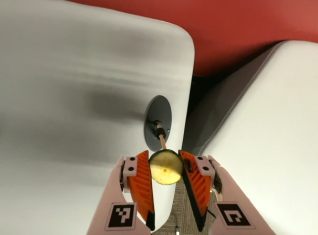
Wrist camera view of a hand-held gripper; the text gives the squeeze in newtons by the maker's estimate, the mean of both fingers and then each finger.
{"total": 10.9, "left": 10.9, "right": 10.9}